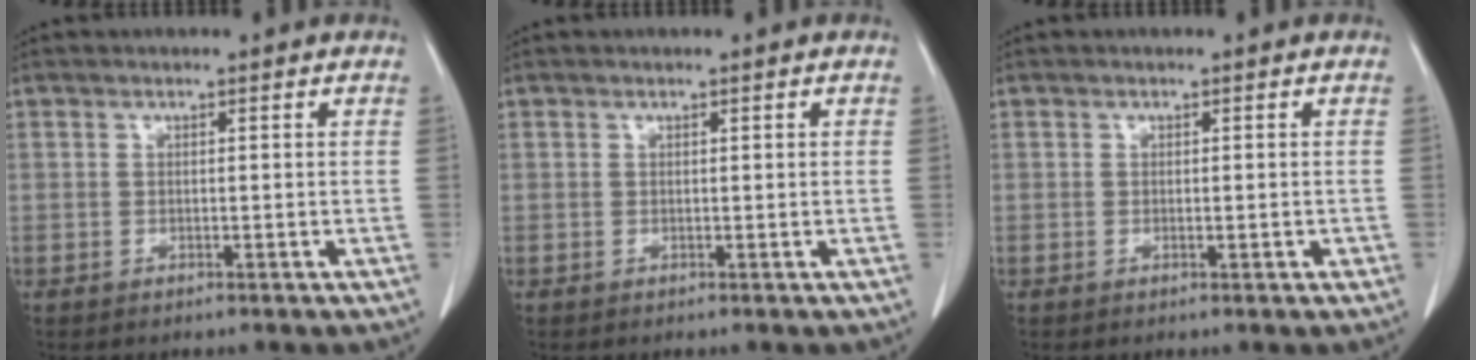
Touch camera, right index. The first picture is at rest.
{"total": 0.0}
{"total": 1.0, "force": [-0.3, 0.3, 0.9], "torque": [-0.013, -0.002, -0.002]}